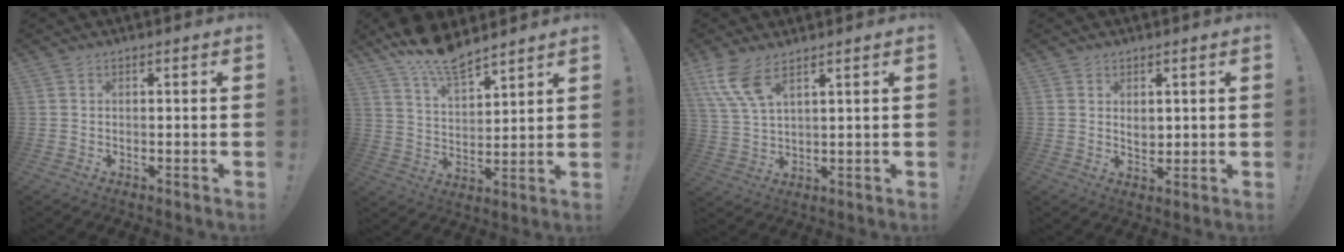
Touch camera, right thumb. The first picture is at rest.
{"total": 11.2, "force": [9.6, 3.2, 4.8], "torque": [-0.094, -0.068, 0.177]}
{"total": 8.6, "force": [5.6, 2.5, 6.1], "torque": [-0.137, -0.021, 0.109]}
{"total": 2.8, "force": [1.3, 2.1, 1.3], "torque": [-0.010, -0.008, 0.020]}